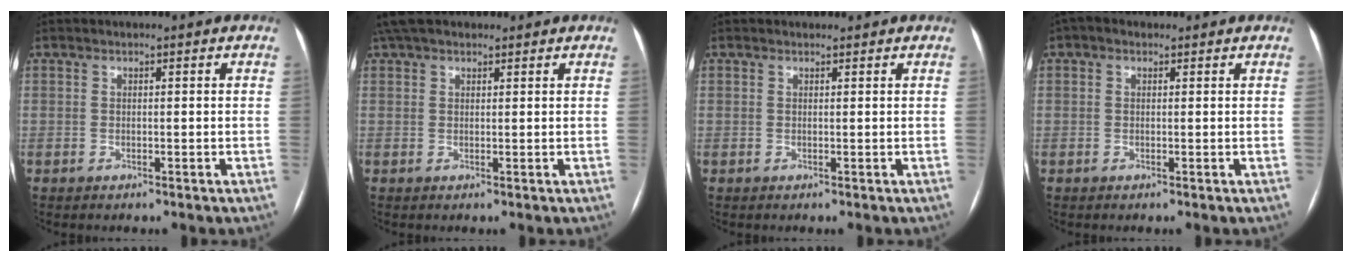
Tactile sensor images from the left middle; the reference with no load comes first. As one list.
[{"total": 6.1, "force": [4.9, 2.5, 2.6], "torque": [-0.046, 0.039, 0.089]}, {"total": 0.8, "force": [0.8, 0.3, 0.0], "torque": [-0.009, 0.008, 0.013]}, {"total": 1.7, "force": [0.9, 1.2, 0.8], "torque": [-0.022, 0.021, 0.012]}]